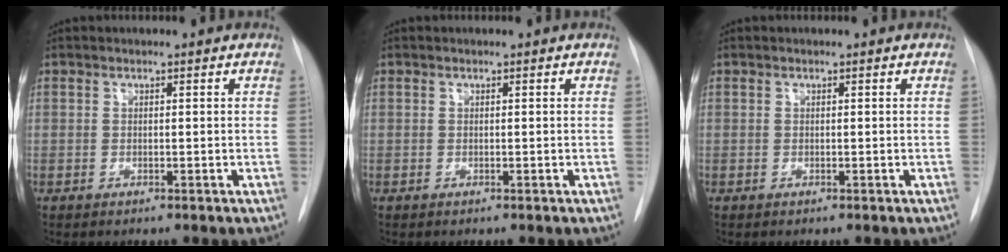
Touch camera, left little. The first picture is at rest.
{"total": 0.0}
{"total": 0.0}